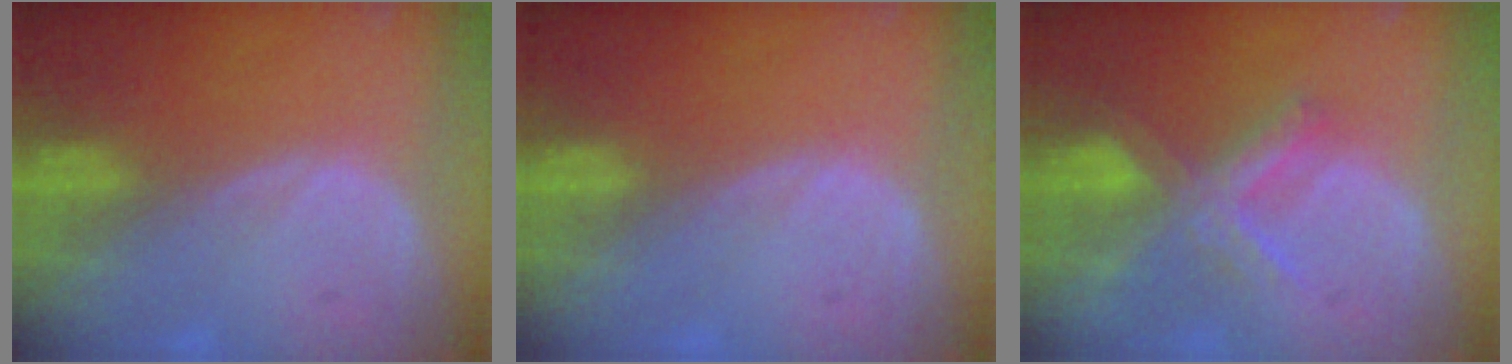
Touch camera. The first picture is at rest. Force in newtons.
{"total": 0.0}
{"total": 7.3, "press": 6.2, "slide": 3.8}